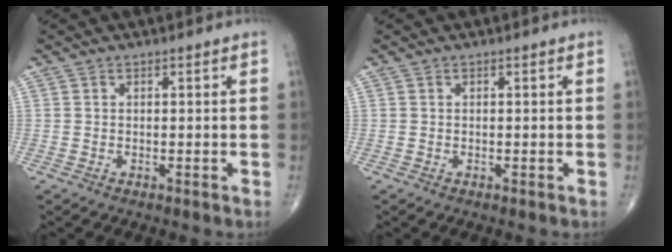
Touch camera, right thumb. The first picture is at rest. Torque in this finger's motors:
{"motor_torque": [0.01, 0.00, -0.05, 0.00, 0.01]}